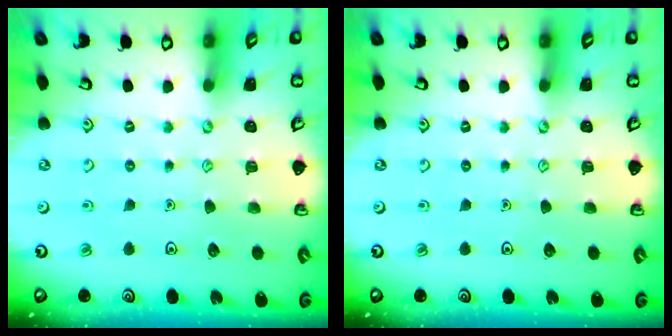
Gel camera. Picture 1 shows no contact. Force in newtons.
{"total": 0.0}